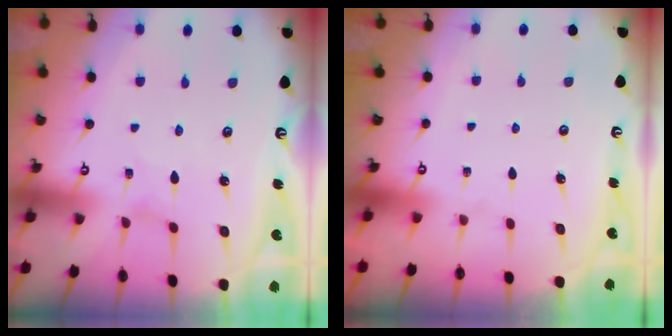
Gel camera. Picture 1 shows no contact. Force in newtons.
{"total": 0.0}